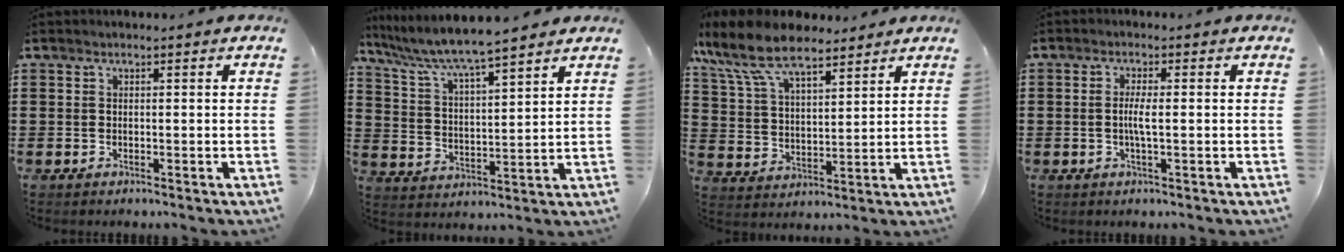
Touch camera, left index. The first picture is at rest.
{"total": 6.2, "force": [5.6, 0.1, 2.6], "torque": [-0.078, -0.032, 0.091]}
{"total": 10.6, "force": [8.3, 3.8, 5.3], "torque": [-0.135, -0.024, 0.152]}
{"total": 3.1, "force": [-0.2, 0.2, 3.0], "torque": [-0.063, -0.008, -0.007]}